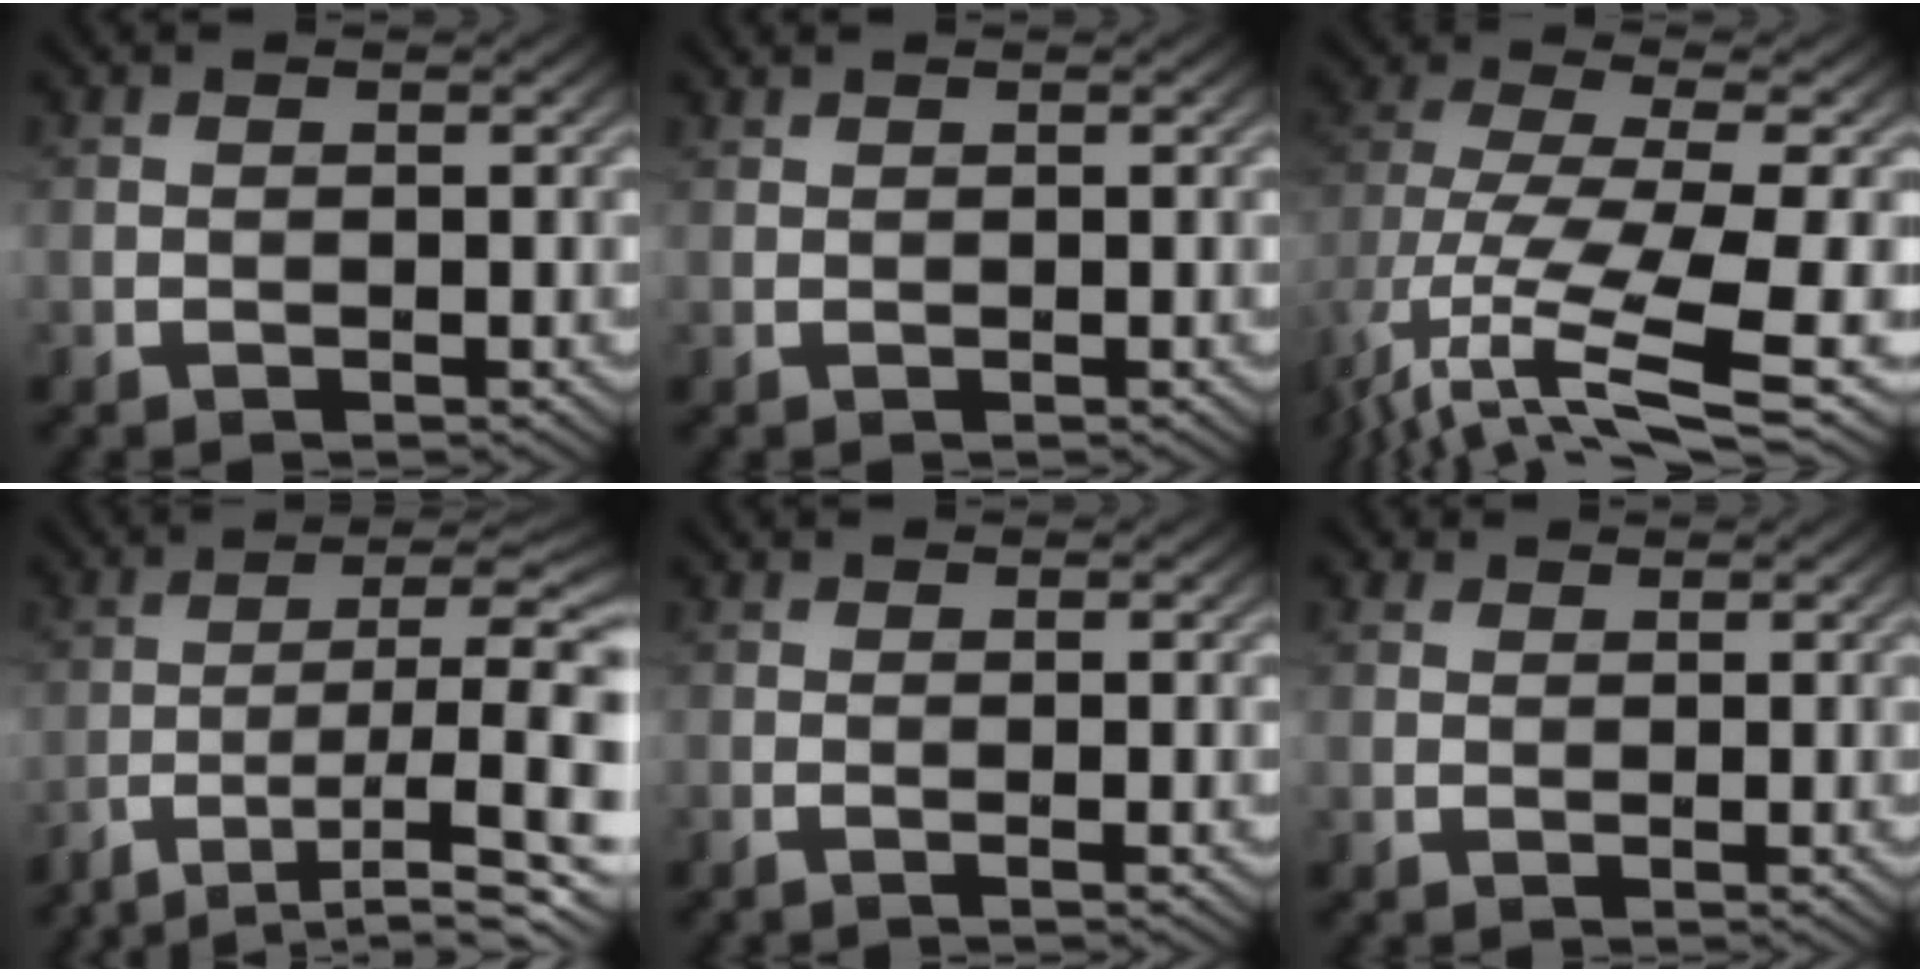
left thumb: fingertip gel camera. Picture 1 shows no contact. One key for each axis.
{"total": 0.5, "fx": 0.5, "fy": 0.0, "fz": 0.0, "tx": 0.001, "ty": 0.004, "tz": 0.008}
{"total": 10.4, "fx": -4.0, "fy": 3.4, "fz": 8.9, "tx": -0.196, "ty": -0.016, "tz": -0.061}
{"total": 12.6, "fx": -4.2, "fy": 3.9, "fz": 11.2, "tx": -0.195, "ty": -0.013, "tz": -0.063}
{"total": 0.7, "fx": -0.1, "fy": -0.1, "fz": 0.7, "tx": -0.012, "ty": 0.002, "tz": -0.009}
{"total": 0.9, "fx": 0.7, "fy": 0.6, "fz": 0.0, "tx": 0.001, "ty": 0.005, "tz": 0.009}